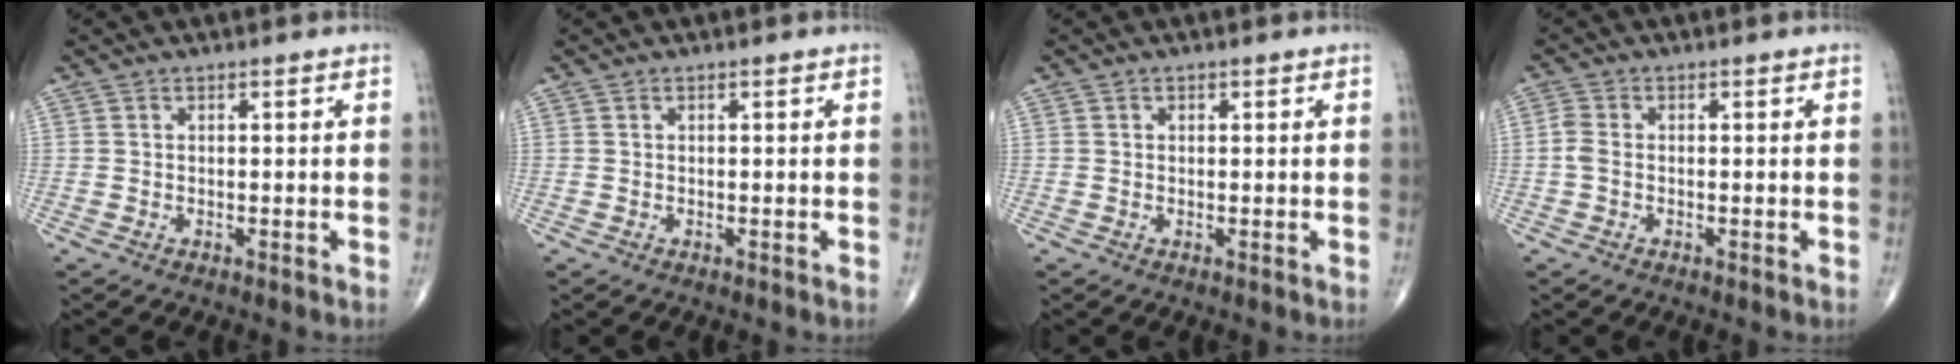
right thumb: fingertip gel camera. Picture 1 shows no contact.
{"total": 0.0}
{"total": 0.0}
{"total": 2.1, "force": [-0.4, 1.3, 1.7], "torque": [-0.041, 0.004, -0.014]}